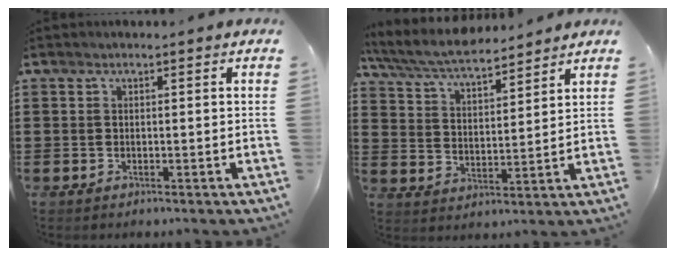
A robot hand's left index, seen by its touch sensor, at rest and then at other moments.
{"total": 6.4, "force": [5.9, 0.7, 2.3], "torque": [-0.070, -0.028, 0.103]}